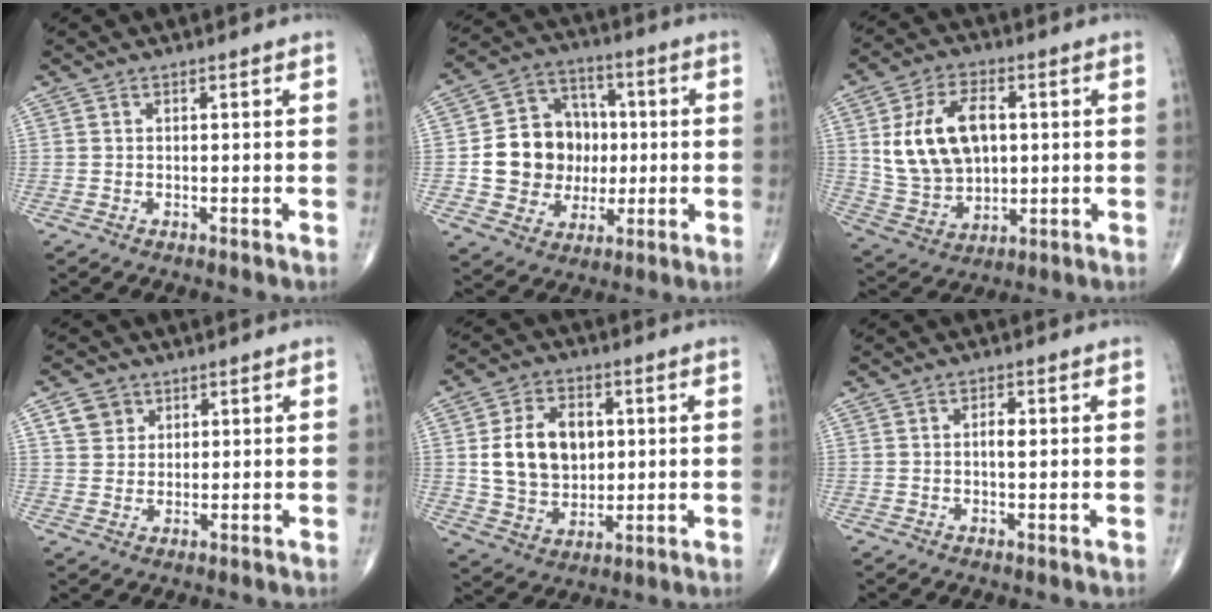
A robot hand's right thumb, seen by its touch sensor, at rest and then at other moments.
{"total": 15.1, "force": [-0.2, 13.0, 7.6], "torque": [-0.079, 0.028, 0.007]}
{"total": 15.2, "force": [2.6, 10.0, 11.1], "torque": [-0.177, -0.001, 0.055]}
{"total": 4.6, "force": [2.2, 3.8, 1.3], "torque": [-0.006, -0.008, 0.040]}
{"total": 13.4, "force": [2.0, 9.8, 8.8], "torque": [-0.119, -0.005, 0.043]}
{"total": 2.2, "force": [0.2, 0.9, 2.0], "torque": [-0.033, 0.001, 0.000]}